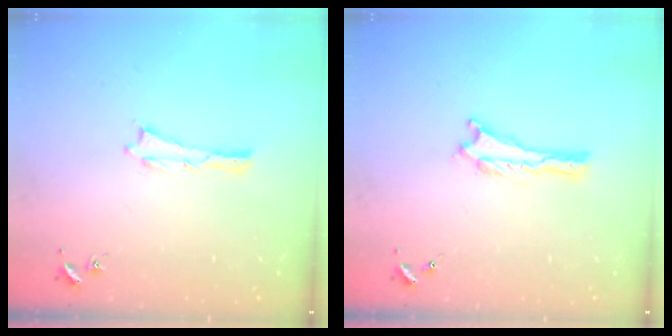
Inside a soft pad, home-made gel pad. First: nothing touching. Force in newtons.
{"total": 0.0}